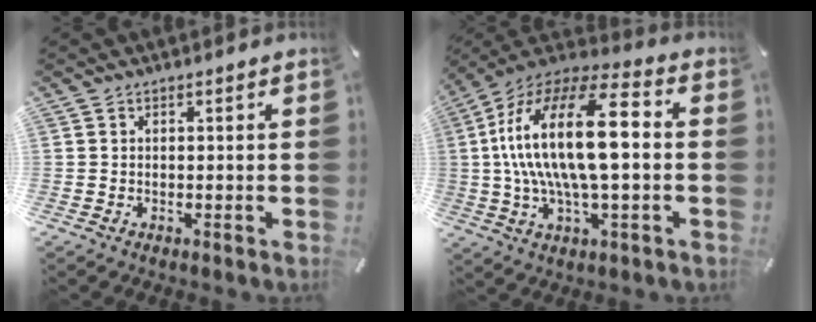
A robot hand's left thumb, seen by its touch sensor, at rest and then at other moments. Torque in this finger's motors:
{"motor_torque": [1.98, 3.03, 2.77, 0.00, 1.05]}